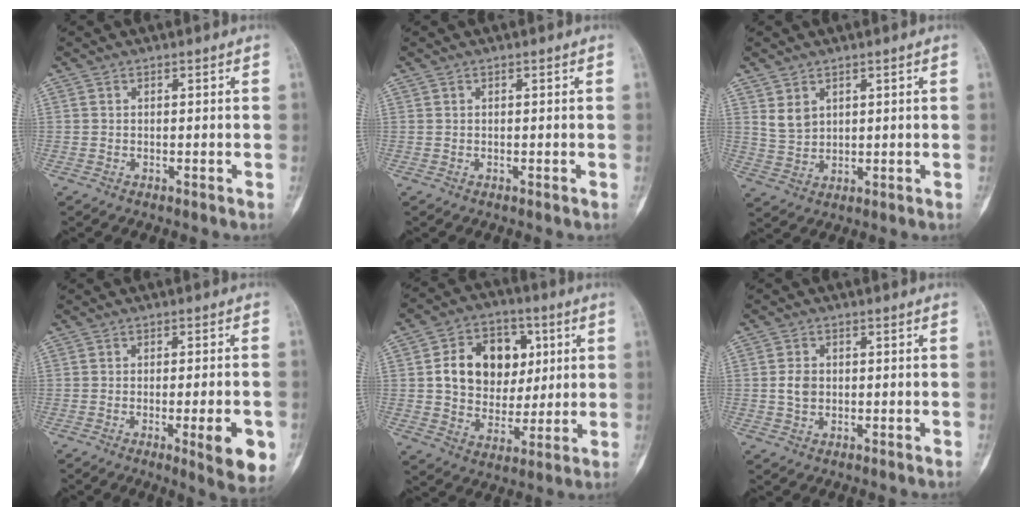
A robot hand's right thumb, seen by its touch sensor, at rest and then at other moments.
{"total": 0.0}
{"total": 4.2, "force": [2.1, 3.0, 2.1], "torque": [-0.030, -0.014, 0.053]}
{"total": 9.1, "force": [-2.9, 1.9, 8.4], "torque": [-0.101, -0.007, -0.034]}
{"total": 15.8, "force": [3.4, 12.2, 9.5], "torque": [-0.110, 0.003, 0.061]}
{"total": 3.2, "force": [0.0, 2.5, 2.0], "torque": [-0.034, 0.004, 0.000]}